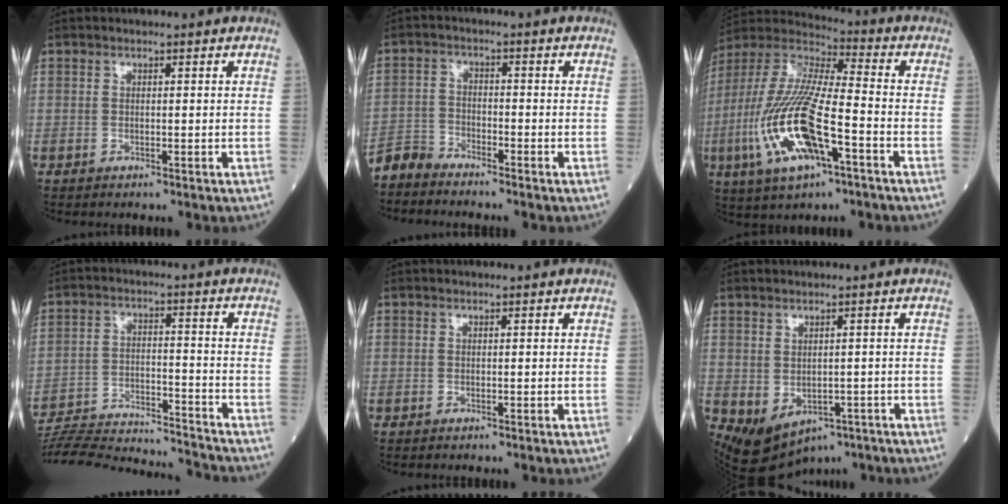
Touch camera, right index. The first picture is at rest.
{"total": 3.6, "force": [-3.6, 0.4, -0.1], "torque": [0.006, -0.013, -0.075]}
{"total": 18.8, "force": [-6.0, 4.7, 17.1], "torque": [-0.375, -0.015, -0.110]}
{"total": 20.5, "force": [-19.8, 1.3, 5.1], "torque": [-0.120, -0.010, -0.297]}
{"total": 0.0}
{"total": 7.6, "force": [-3.9, 5.0, 4.3], "torque": [-0.064, 0.007, -0.046]}